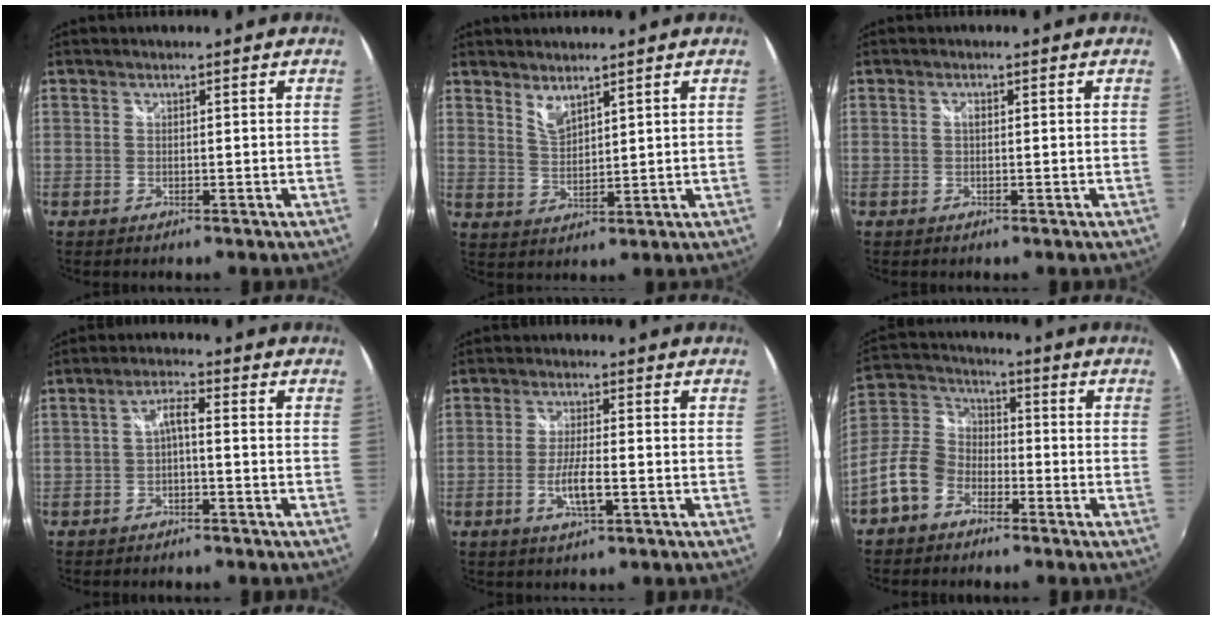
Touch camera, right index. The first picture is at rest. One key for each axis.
{"total": 3.7, "fx": 3.1, "fy": 1.0, "fz": 1.8, "tx": -0.030, "ty": -0.004, "tz": 0.055}
{"total": 0.7, "fx": 0.0, "fy": 0.4, "fz": 0.6, "tx": -0.011, "ty": 0.002, "tz": -0.002}
{"total": 3.0, "fx": -1.0, "fy": 0.7, "fz": 2.8, "tx": -0.056, "ty": 0.008, "tz": -0.018}
{"total": 5.2, "fx": -1.8, "fy": 0.9, "fz": 4.8, "tx": -0.097, "ty": -0.006, "tz": -0.034}
{"total": 11.0, "fx": -6.1, "fy": 7.9, "fz": 4.8, "tx": -0.120, "ty": 0.028, "tz": -0.125}